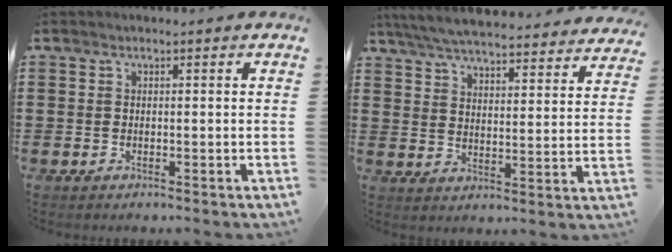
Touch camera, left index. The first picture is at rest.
{"total": 5.9, "force": [5.7, 0.0, 1.6], "torque": [-0.058, -0.040, 0.098]}